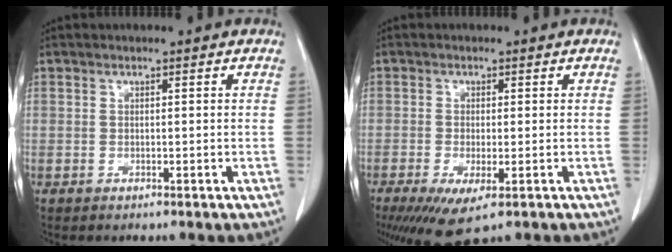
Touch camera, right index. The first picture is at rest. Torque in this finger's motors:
{"motor_torque": [1.19, -0.72, 0.58, 0.16]}